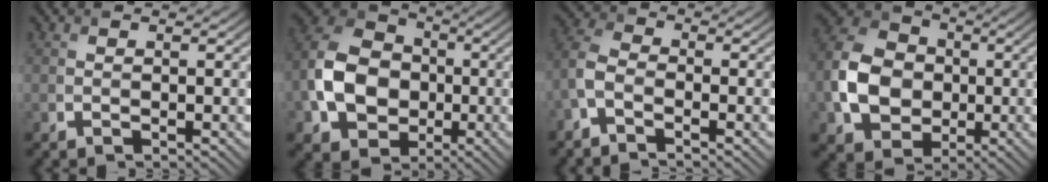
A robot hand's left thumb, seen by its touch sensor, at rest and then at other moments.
{"total": 12.3, "force": [-2.1, 9.6, 7.5], "torque": [-0.179, 0.010, -0.054]}
{"total": 4.2, "force": [-2.5, 2.1, 2.7], "torque": [-0.069, 0.008, -0.067]}
{"total": 10.6, "force": [-1.4, 8.3, 6.4], "torque": [-0.149, 0.009, -0.035]}